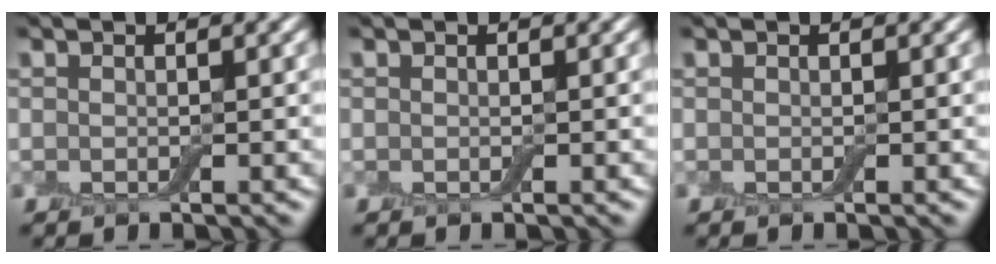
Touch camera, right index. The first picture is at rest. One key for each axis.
{"total": 0.0}
{"total": 0.0}